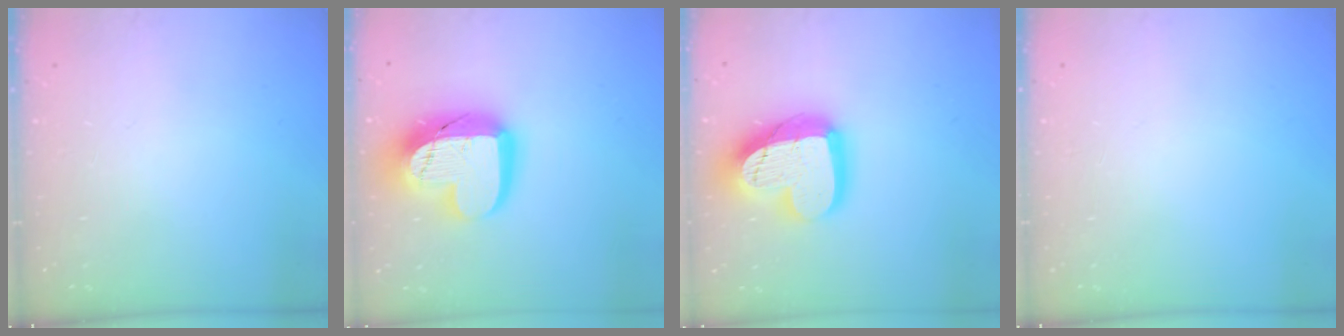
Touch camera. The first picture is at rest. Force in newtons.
{"total": 19.0, "press": 19.0, "slide": 1.6}
{"total": 19.9, "press": 19.9, "slide": 1.5}
{"total": 0.0}